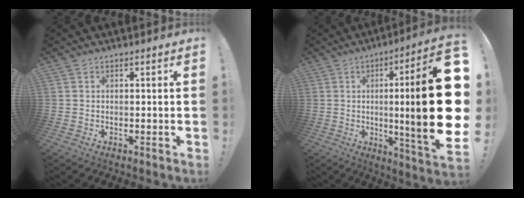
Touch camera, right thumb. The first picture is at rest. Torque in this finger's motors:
{"motor_torque": [2.47, 2.55, 2.77, 0.00, 0.79]}